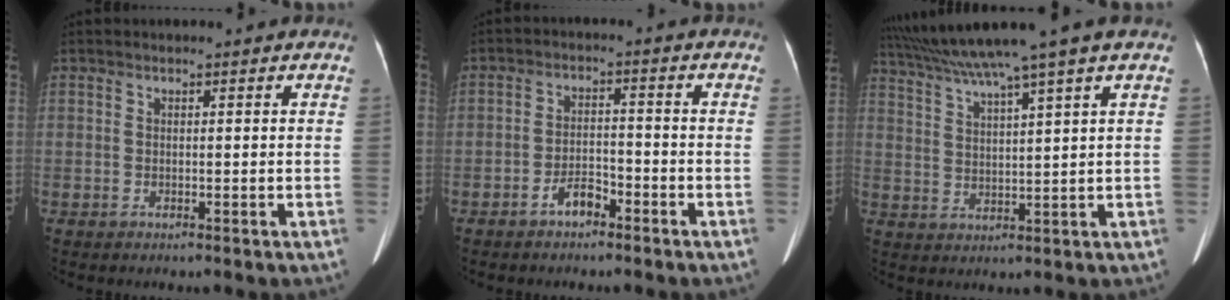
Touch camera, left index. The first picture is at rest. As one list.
[{"total": 3.7, "force": [-2.7, 1.5, 2.1], "torque": [-0.040, 0.009, -0.047]}, {"total": 9.9, "force": [7.9, -2.2, 5.6], "torque": [-0.098, 0.023, 0.135]}]